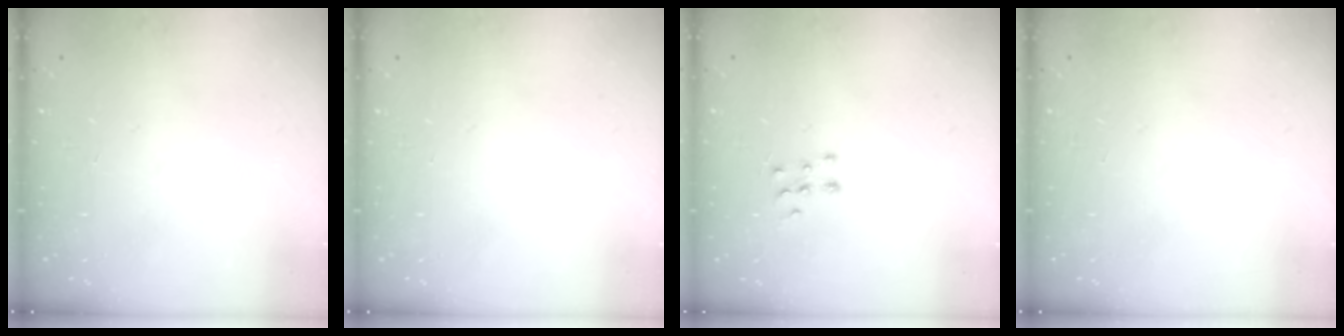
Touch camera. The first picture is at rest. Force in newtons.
{"total": 0.6, "press": 0.0, "slide": 0.6}
{"total": 6.0, "press": 6.0, "slide": 0.4}
{"total": 0.0}